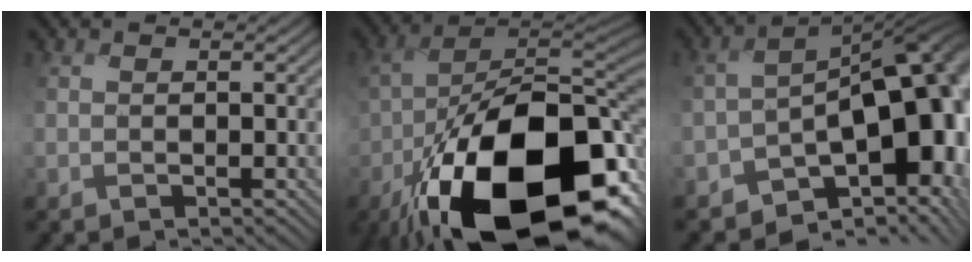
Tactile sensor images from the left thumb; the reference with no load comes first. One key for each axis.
{"total": 20.2, "fx": -9.3, "fy": 10.0, "fz": 14.8, "tx": -0.252, "ty": -0.045, "tz": -0.129}
{"total": 15.8, "fx": -5.3, "fy": 8.1, "fz": 12.6, "tx": -0.157, "ty": -0.025, "tz": -0.061}